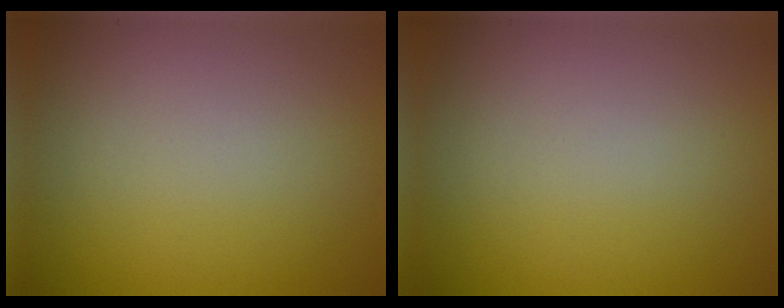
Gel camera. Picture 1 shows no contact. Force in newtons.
{"total": 0.0}